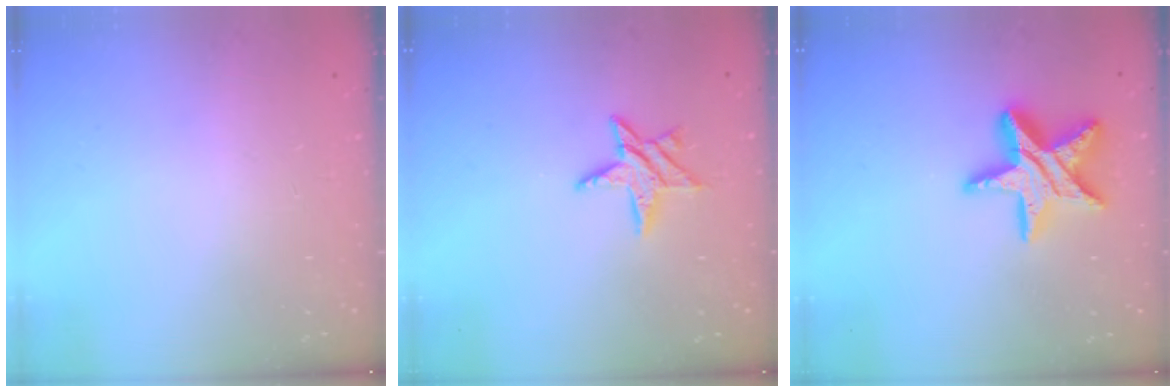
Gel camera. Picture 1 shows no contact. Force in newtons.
{"total": 7.2, "press": 7.2, "slide": 0.1}
{"total": 15.9, "press": 15.9, "slide": 1.2}